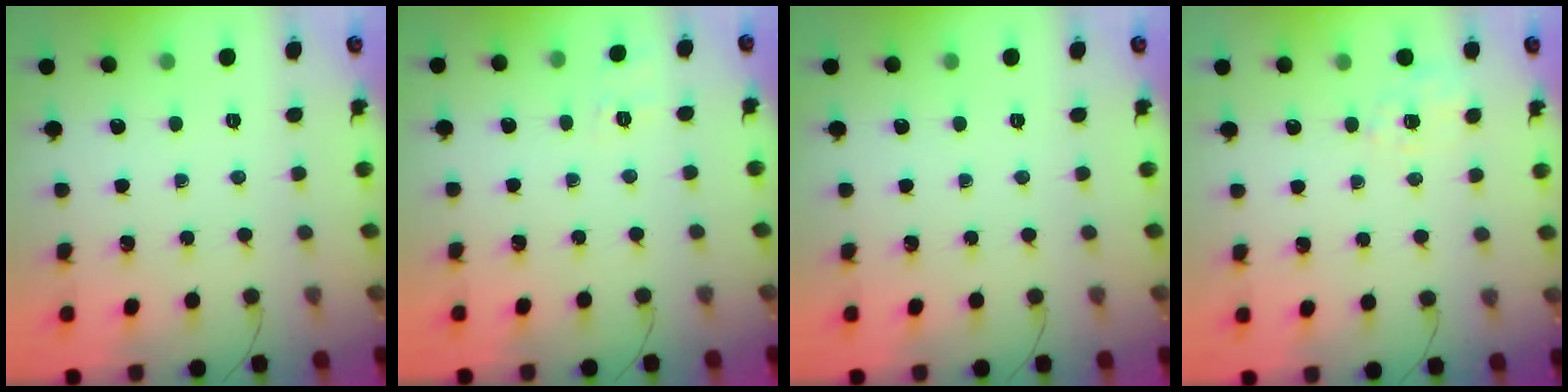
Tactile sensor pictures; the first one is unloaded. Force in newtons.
{"total": 2.7, "press": 2.1, "slide": 1.6}
{"total": 0.0}
{"total": 2.5, "press": 1.8, "slide": 1.7}